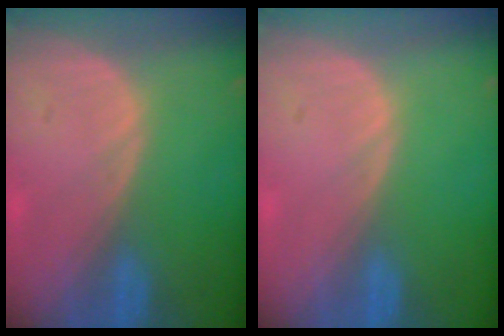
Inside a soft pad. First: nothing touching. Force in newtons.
{"total": 0.0}